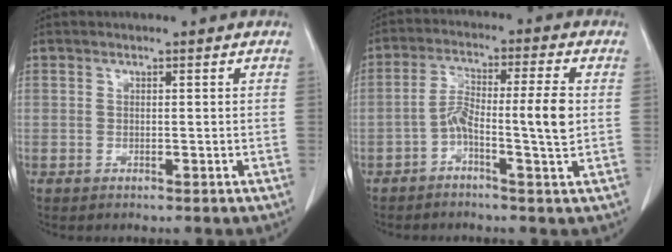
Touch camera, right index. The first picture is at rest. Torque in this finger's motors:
{"motor_torque": [0.00, 0.03, 0.04, 0.01]}